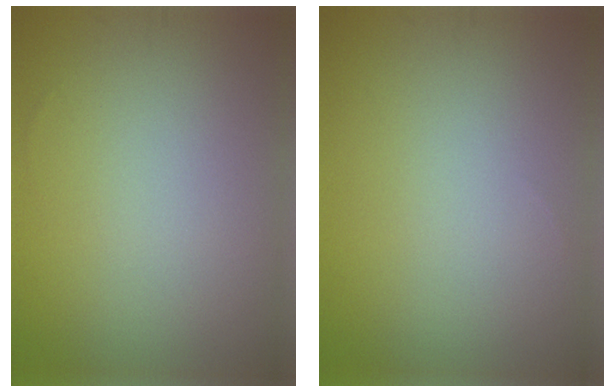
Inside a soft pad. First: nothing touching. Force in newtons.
{"total": 0.0}